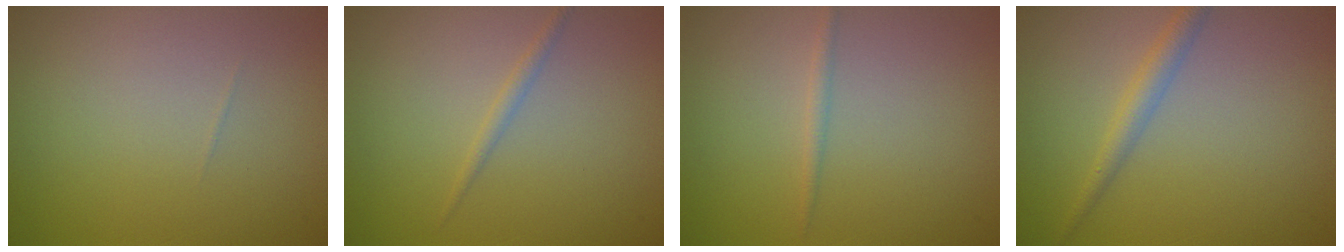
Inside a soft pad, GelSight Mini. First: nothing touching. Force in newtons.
{"total": 0.9, "press": 0.9, "slide": 0.1}
{"total": 0.8, "press": 0.8, "slide": 0.1}
{"total": 2.0, "press": 2.0, "slide": 0.0}